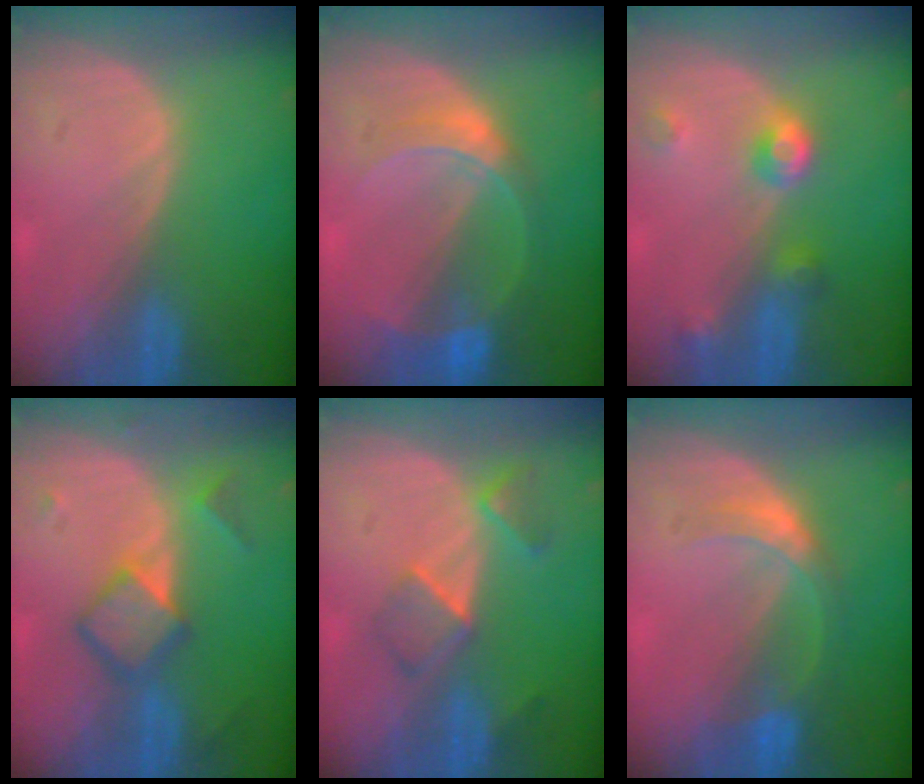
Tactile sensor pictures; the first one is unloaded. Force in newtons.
{"total": 6.8, "press": 6.0, "slide": 3.2}
{"total": 4.6, "press": 4.2, "slide": 1.9}
{"total": 5.8, "press": 5.8, "slide": 0.1}
{"total": 5.6, "press": 4.9, "slide": 2.7}
{"total": 5.3, "press": 4.8, "slide": 2.2}